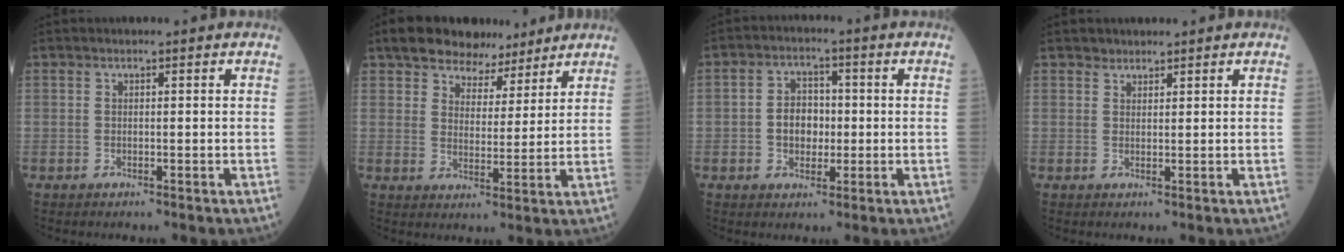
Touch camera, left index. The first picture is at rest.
{"total": 8.4, "force": [6.7, 4.5, 2.5], "torque": [-0.034, 0.020, 0.107]}
{"total": 5.5, "force": [-0.7, 4.0, 3.6], "torque": [-0.072, 0.014, -0.013]}
{"total": 1.2, "force": [1.0, 0.6, -0.1], "torque": [0.003, 0.000, 0.015]}